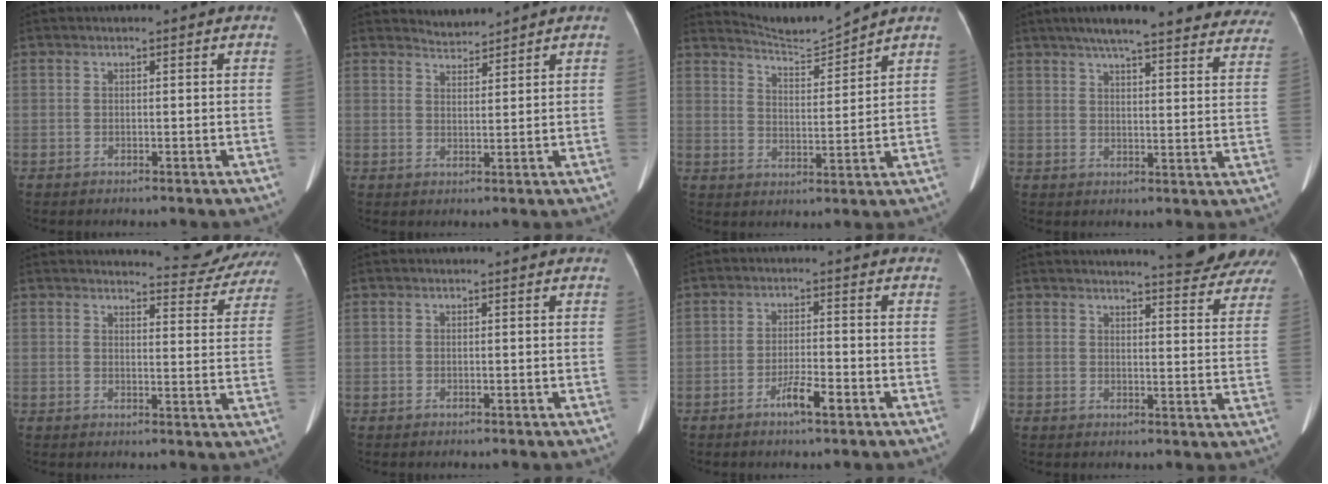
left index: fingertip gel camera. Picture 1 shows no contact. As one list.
[{"total": 2.4, "force": [2.3, -0.3, -0.6], "torque": [0.000, 0.000, 0.049]}, {"total": 4.8, "force": [4.6, -0.9, -0.5], "torque": [0.002, -0.010, 0.089]}, {"total": 26.8, "force": [23.1, 4.1, 13.0], "torque": [-0.185, -0.017, 0.270]}, {"total": 9.9, "force": [9.8, 1.3, 0.9], "torque": [0.003, -0.034, 0.096]}, {"total": 0.0}, {"total": 3.7, "force": [-2.2, 0.4, 3.0], "torque": [-0.056, -0.001, -0.040]}, {"total": 14.0, "force": [12.9, 1.7, 5.2], "torque": [-0.051, -0.039, 0.130]}]